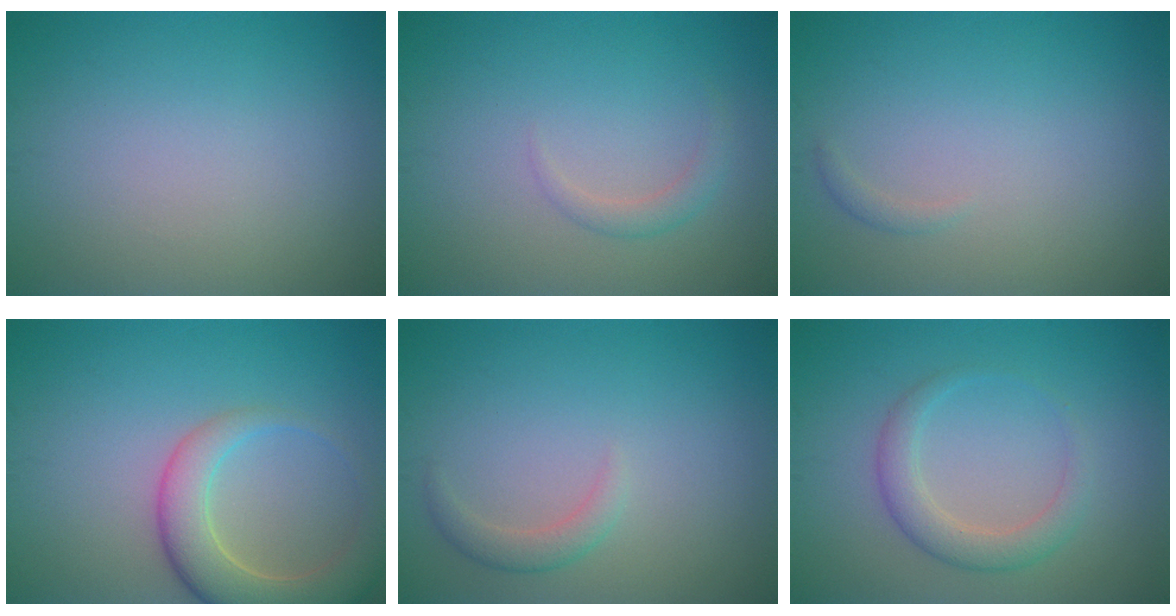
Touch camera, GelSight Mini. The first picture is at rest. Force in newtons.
{"total": 1.4, "press": 1.4, "slide": 0.1}
{"total": 0.6, "press": 0.6, "slide": 0.0}
{"total": 5.7, "press": 5.7, "slide": 0.8}
{"total": 1.6, "press": 1.6, "slide": 0.1}
{"total": 2.9, "press": 2.9, "slide": 0.1}